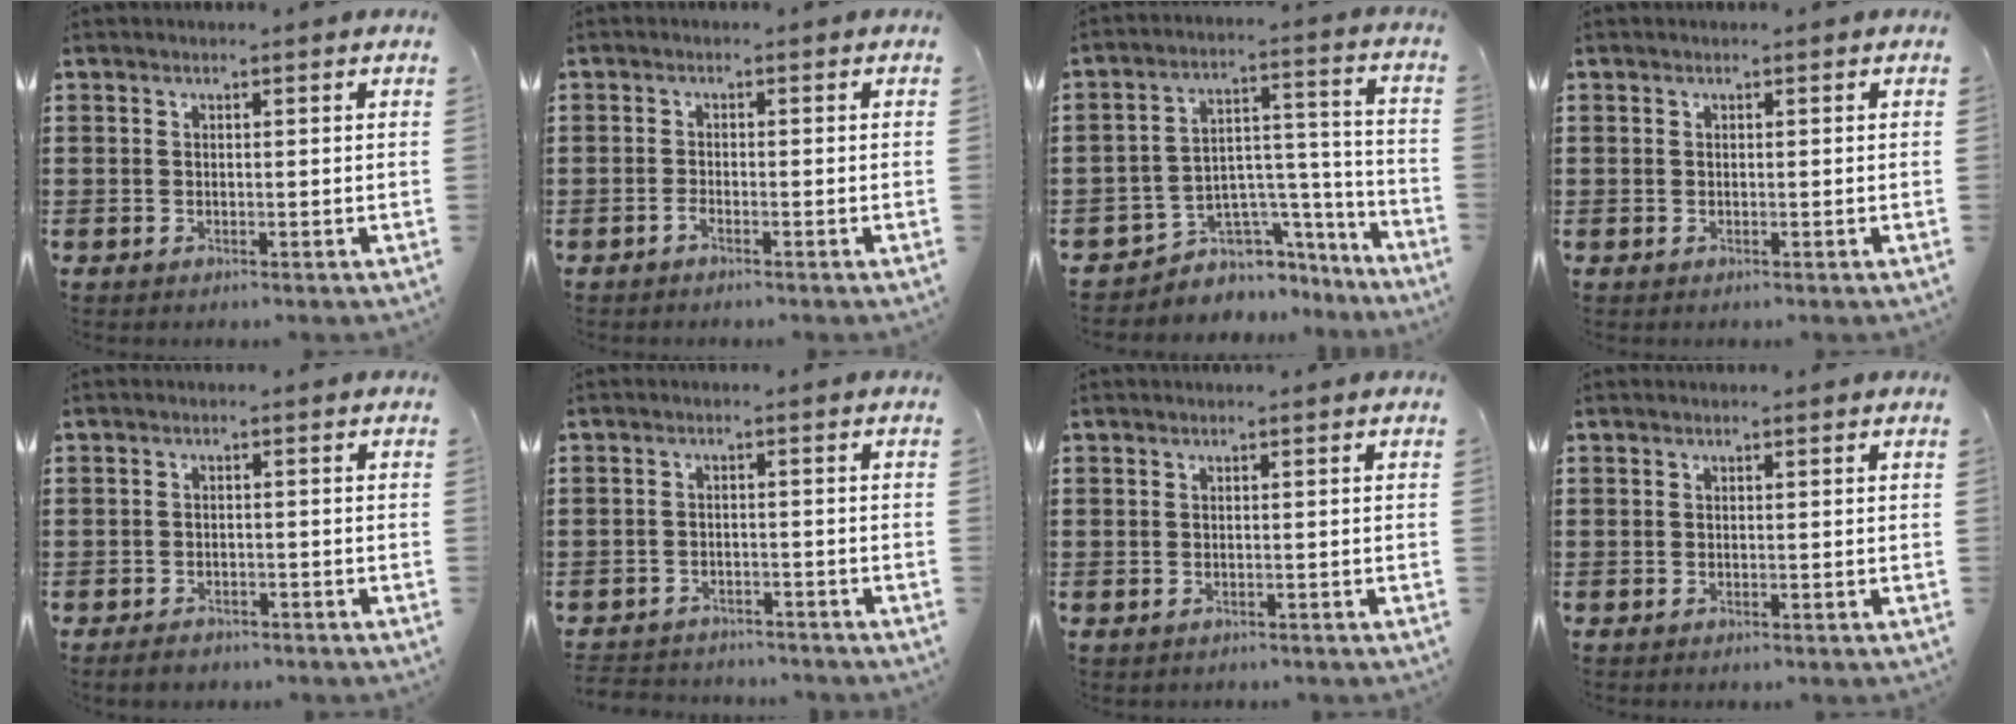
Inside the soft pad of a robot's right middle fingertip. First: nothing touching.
{"total": 1.0, "force": [-0.7, 0.1, 0.6], "torque": [-0.014, -0.004, -0.013]}
{"total": 5.5, "force": [-4.4, 3.3, 0.2], "torque": [-0.014, 0.002, -0.083]}
{"total": 0.0}
{"total": 1.8, "force": [-1.6, 0.7, 0.5], "torque": [-0.012, 0.003, -0.034]}
{"total": 2.8, "force": [-2.7, 0.4, -0.3], "torque": [-0.002, -0.002, -0.061]}
{"total": 0.0}
{"total": 0.0}